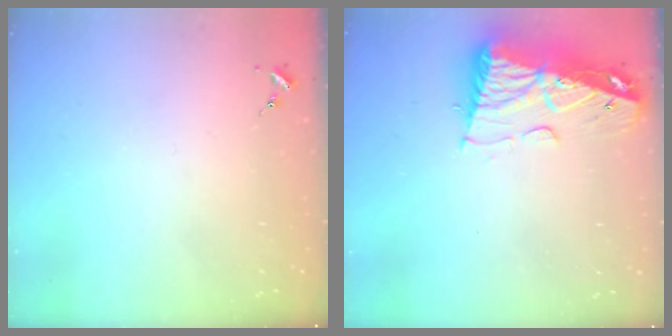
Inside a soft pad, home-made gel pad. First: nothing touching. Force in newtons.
{"total": 14.6, "press": 14.6, "slide": 1.6}